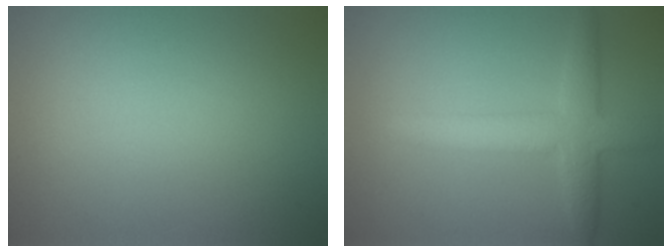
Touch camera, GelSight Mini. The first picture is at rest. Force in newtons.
{"total": 4.4, "press": 4.3, "slide": 0.2}